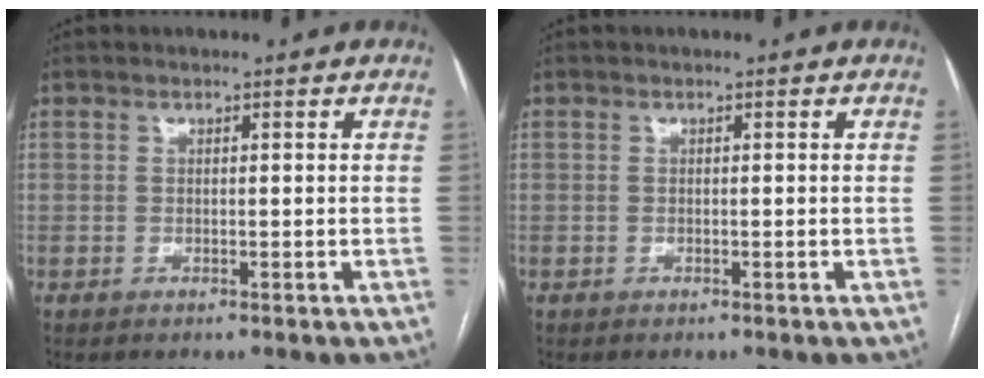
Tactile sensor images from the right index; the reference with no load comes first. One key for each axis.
{"total": 0.0}